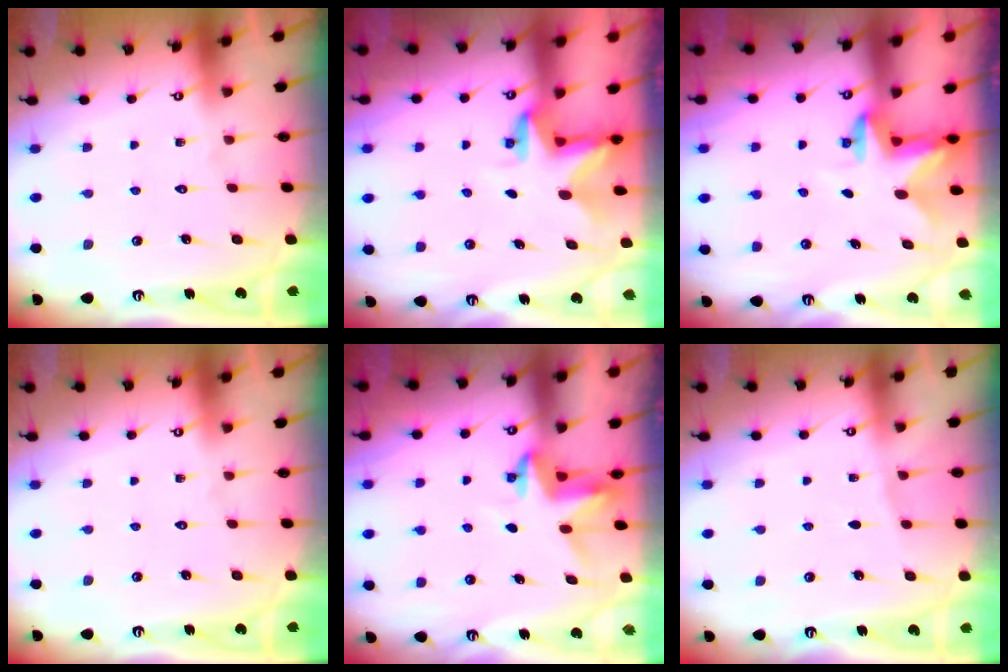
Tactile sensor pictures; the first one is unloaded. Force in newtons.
{"total": 2.9, "press": 2.9, "slide": 0.2}
{"total": 2.9, "press": 2.8, "slide": 0.6}
{"total": 0.0}
{"total": 3.9, "press": 3.9, "slide": 0.3}
{"total": 2.2, "press": 2.2, "slide": 0.4}